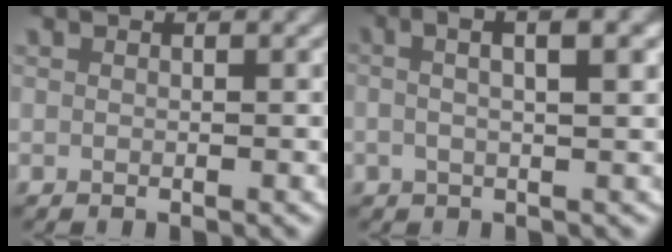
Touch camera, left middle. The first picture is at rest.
{"total": 4.3, "force": [1.6, 1.0, 3.8], "torque": [-0.061, 0.020, 0.018]}